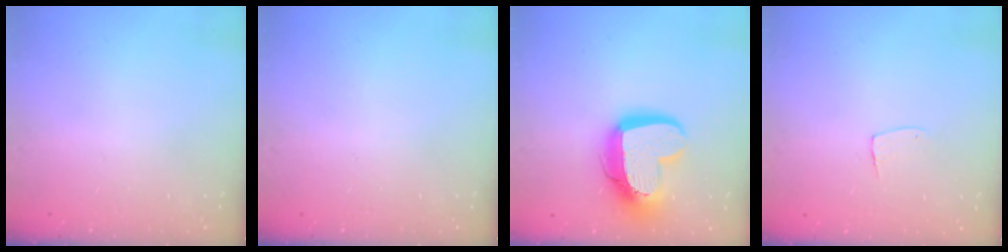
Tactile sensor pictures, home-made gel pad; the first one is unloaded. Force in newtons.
{"total": 0.0}
{"total": 17.2, "press": 17.2, "slide": 1.5}
{"total": 5.4, "press": 5.4, "slide": 0.3}